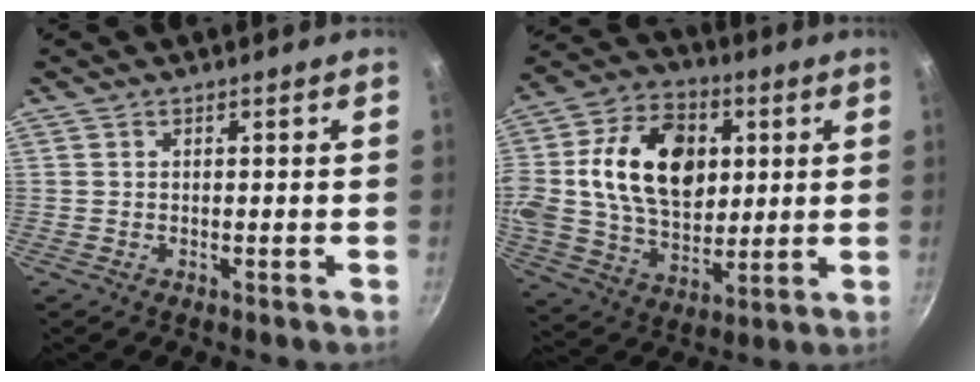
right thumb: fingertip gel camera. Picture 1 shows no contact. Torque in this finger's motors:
{"motor_torque": [2.36, 2.64, 1.95, 0.13, 0.25]}